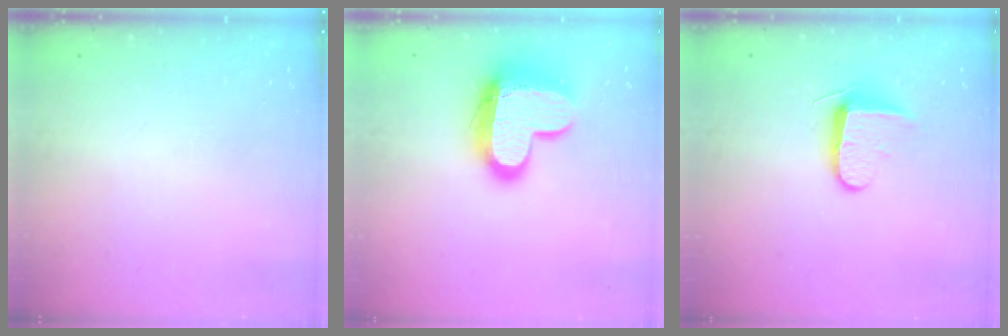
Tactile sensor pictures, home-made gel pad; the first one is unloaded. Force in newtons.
{"total": 16.2, "press": 16.1, "slide": 1.3}
{"total": 9.1, "press": 9.0, "slide": 1.0}